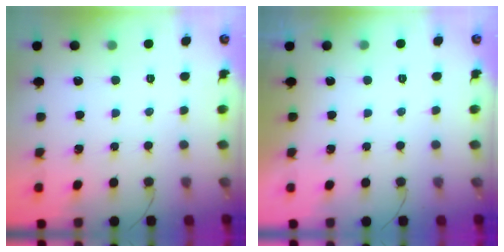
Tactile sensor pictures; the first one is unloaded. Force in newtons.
{"total": 0.0}